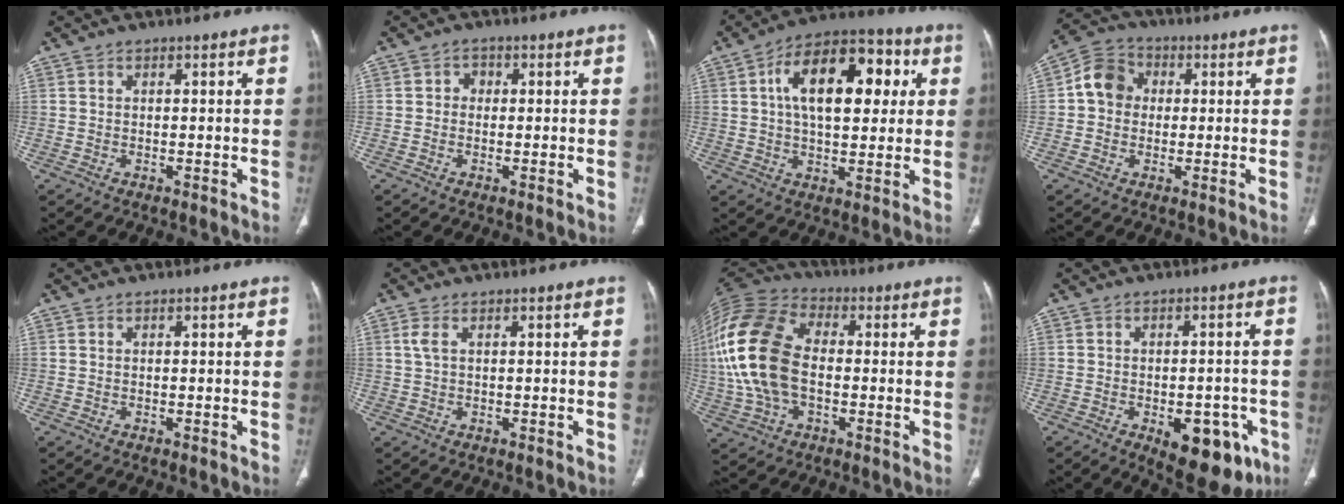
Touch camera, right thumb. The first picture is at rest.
{"total": 1.7, "force": [0.0, 1.5, 0.8], "torque": [0.002, 0.005, -0.008]}
{"total": 18.3, "force": [4.3, 9.9, 14.8], "torque": [-0.200, 0.019, 0.059]}
{"total": 7.5, "force": [0.6, 6.5, 3.7], "torque": [-0.053, 0.019, -0.002]}
{"total": 0.0}
{"total": 1.9, "force": [0.6, 0.8, 1.6], "torque": [-0.046, 0.011, 0.018]}
{"total": 20.1, "force": [-0.4, 12.6, 15.6], "torque": [-0.343, 0.021, -0.010]}
{"total": 10.5, "force": [-4.6, 5.6, 7.6], "torque": [-0.065, 0.012, -0.049]}